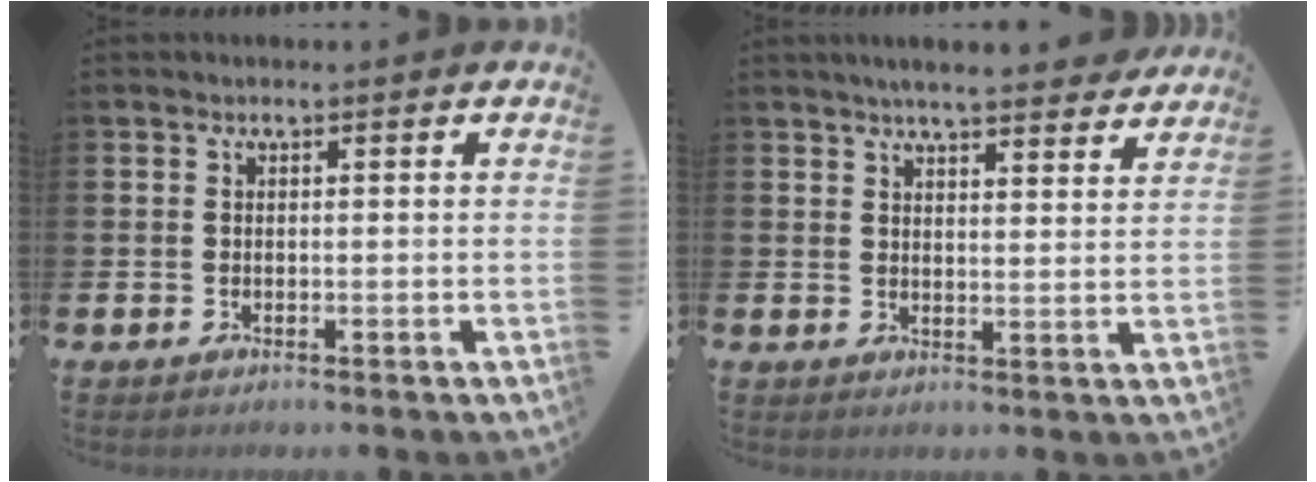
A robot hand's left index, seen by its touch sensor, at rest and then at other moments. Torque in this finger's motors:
{"motor_torque": [1.13, -1.01, 0.41, 0.10]}